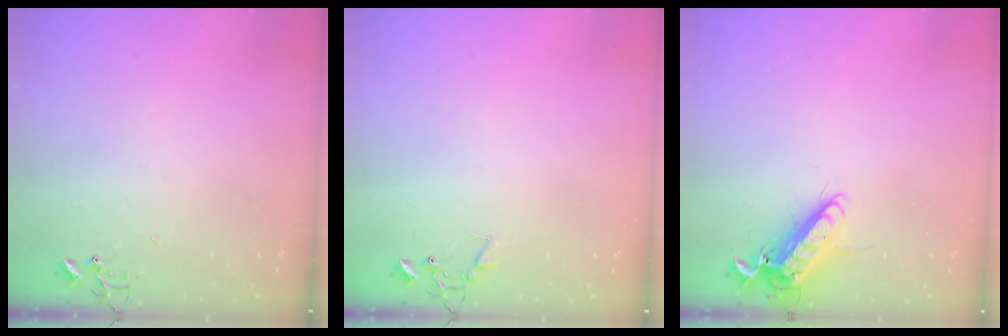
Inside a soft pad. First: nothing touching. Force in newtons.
{"total": 7.5, "press": 7.5, "slide": 0.4}
{"total": 12.8, "press": 12.7, "slide": 1.8}